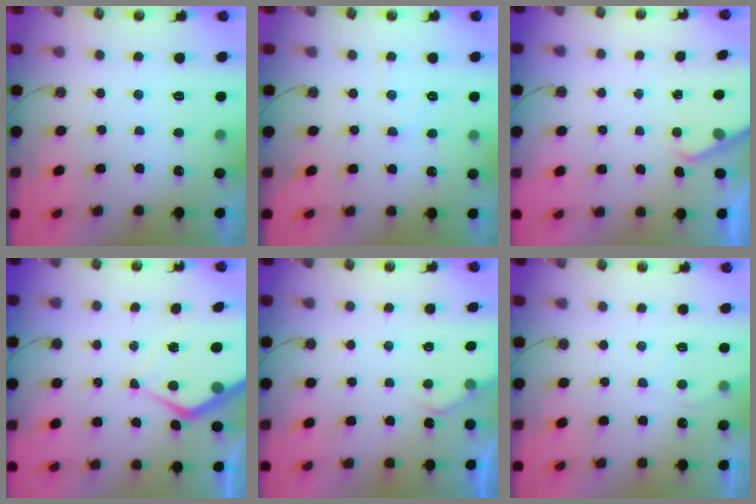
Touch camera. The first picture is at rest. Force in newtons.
{"total": 6.0, "press": 5.9, "slide": 0.7}
{"total": 2.2, "press": 2.1, "slide": 0.3}
{"total": 9.7, "press": 9.7, "slide": 0.9}
{"total": 4.2, "press": 4.2, "slide": 0.4}
{"total": 4.2, "press": 4.2, "slide": 0.5}